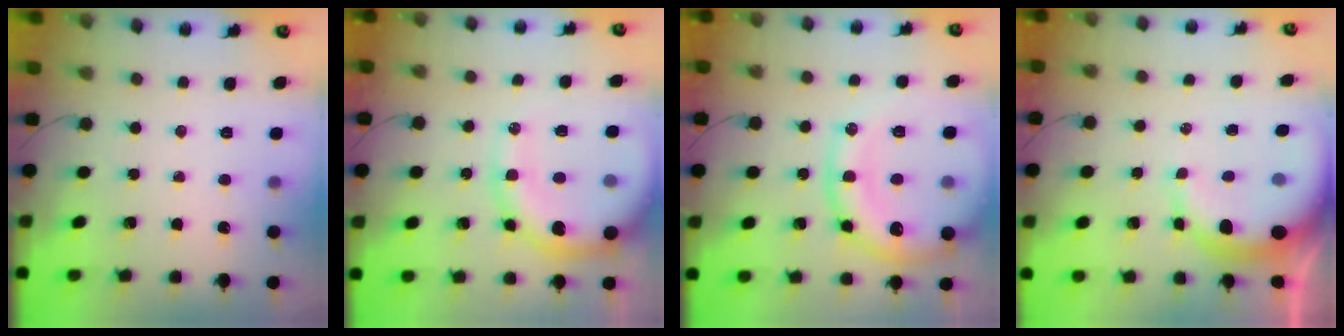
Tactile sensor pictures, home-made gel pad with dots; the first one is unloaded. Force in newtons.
{"total": 13.7, "press": 13.1, "slide": 3.7}
{"total": 16.2, "press": 16.0, "slide": 2.4}
{"total": 9.1, "press": 9.0, "slide": 1.7}